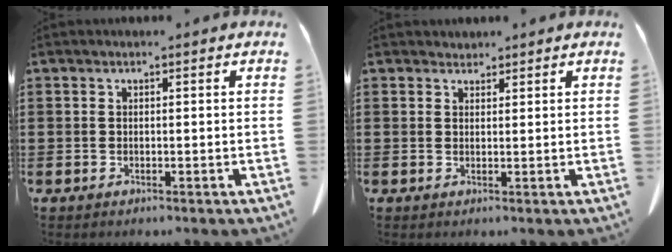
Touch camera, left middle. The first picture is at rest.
{"total": 1.3, "force": [1.2, 0.5, 0.0], "torque": [-0.003, 0.003, 0.023]}